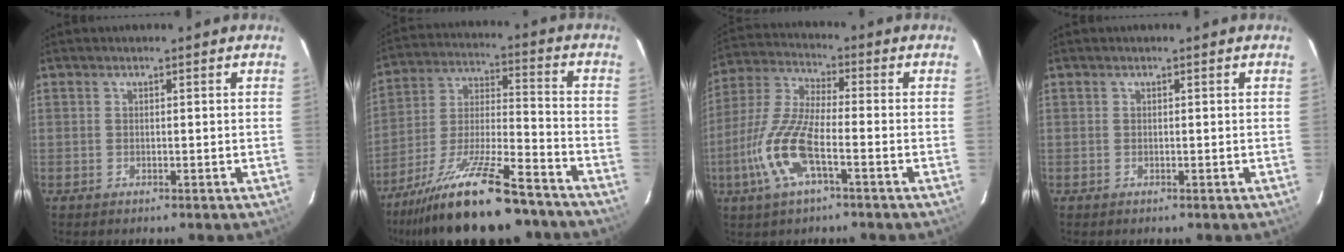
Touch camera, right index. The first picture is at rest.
{"total": 22.0, "force": [-16.8, 4.7, 13.4], "torque": [-0.251, -0.027, -0.269]}
{"total": 12.7, "force": [-4.8, 3.5, 11.2], "torque": [-0.250, -0.004, -0.100]}
{"total": 0.0}